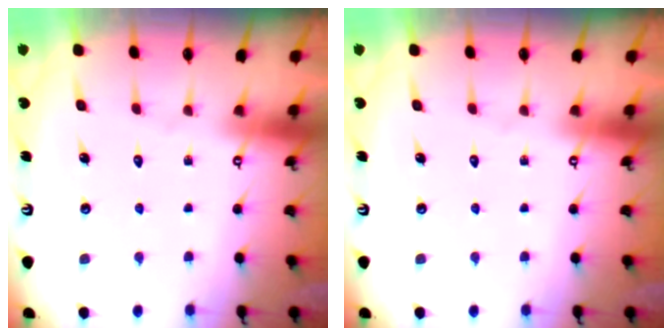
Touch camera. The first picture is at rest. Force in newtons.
{"total": 0.0}